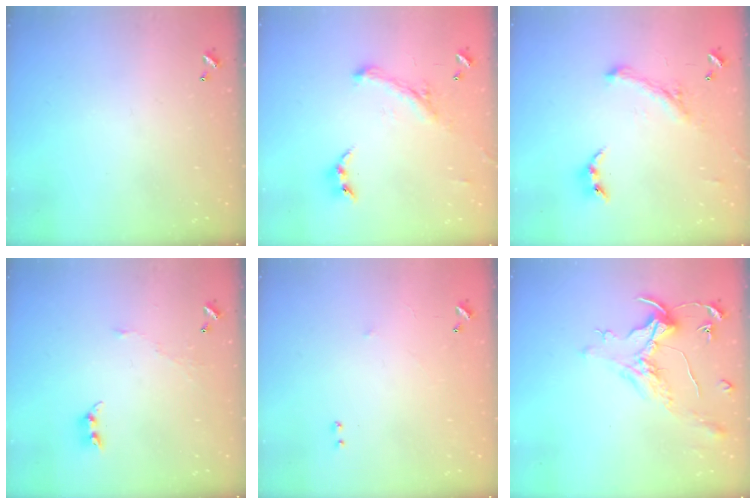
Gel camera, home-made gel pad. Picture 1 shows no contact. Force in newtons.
{"total": 1.5, "press": 1.4, "slide": 0.3}
{"total": 0.9, "press": 0.9, "slide": 0.2}
{"total": 4.1, "press": 4.0, "slide": 0.5}
{"total": 5.7, "press": 5.6, "slide": 0.8}
{"total": 1.6, "press": 1.4, "slide": 0.7}